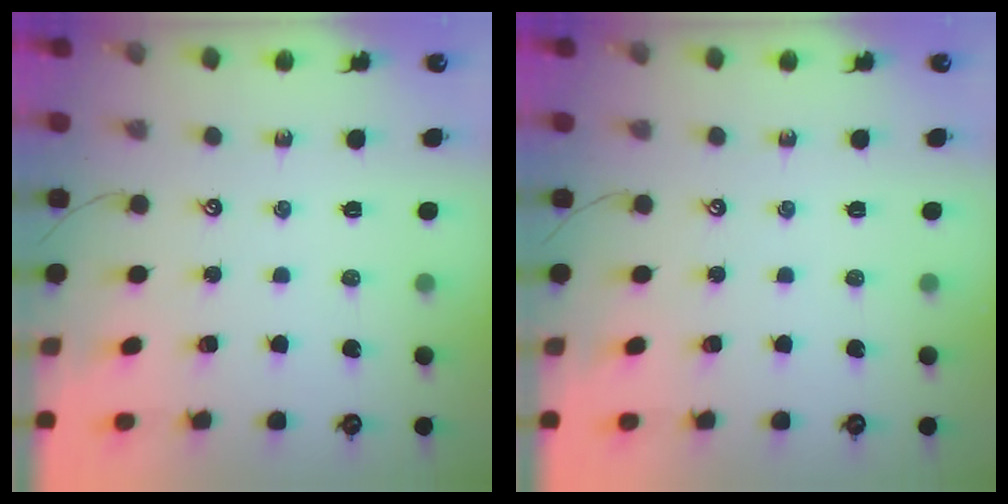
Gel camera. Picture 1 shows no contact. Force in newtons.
{"total": 0.0}